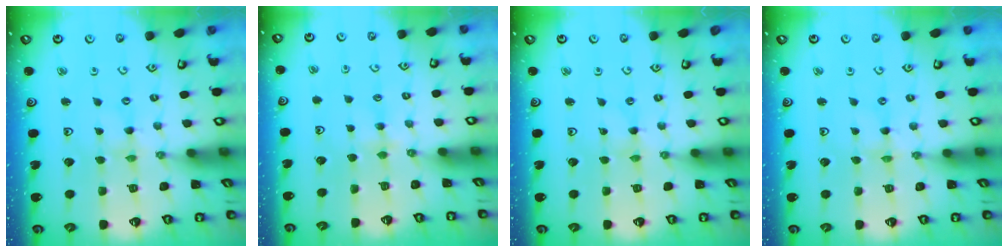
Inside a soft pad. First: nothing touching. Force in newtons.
{"total": 3.6, "press": 3.6, "slide": 0.6}
{"total": 0.0}
{"total": 0.0}